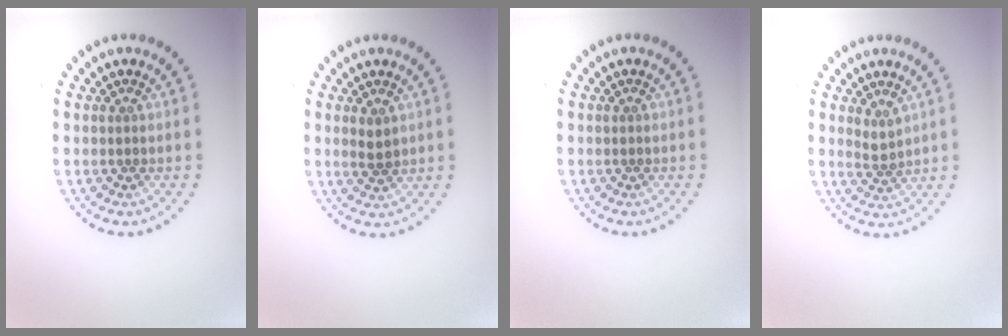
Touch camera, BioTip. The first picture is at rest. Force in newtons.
{"total": 1.5, "press": 1.5, "slide": 0.4}
{"total": 0.0}
{"total": 1.4, "press": 1.0, "slide": 0.9}